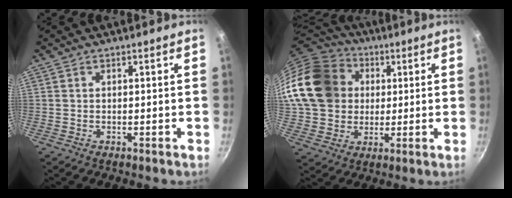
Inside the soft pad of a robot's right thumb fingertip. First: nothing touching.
{"total": 21.3, "force": [3.8, 18.0, 10.9], "torque": [-0.194, 0.034, 0.074]}